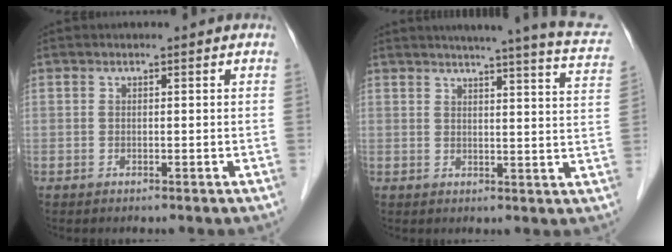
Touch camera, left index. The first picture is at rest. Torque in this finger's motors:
{"motor_torque": [0.45, -0.84, 0.09, 0.04]}